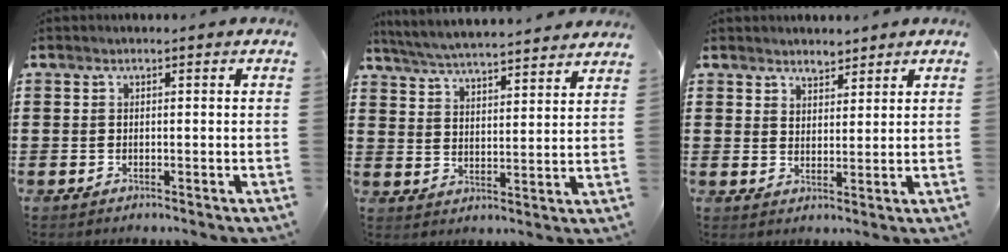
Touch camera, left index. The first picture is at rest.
{"total": 5.3, "force": [5.1, -0.6, 1.0], "torque": [-0.043, -0.036, 0.086]}
{"total": 3.0, "force": [2.8, 1.2, -0.1], "torque": [-0.007, 0.000, 0.053]}